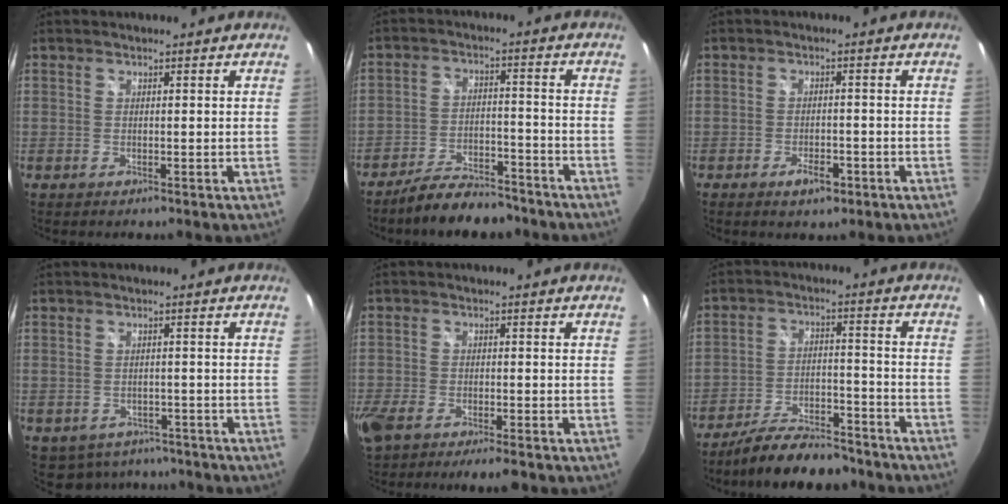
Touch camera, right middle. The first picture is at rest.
{"total": 9.8, "force": [-8.5, 2.9, 4.0], "torque": [-0.086, 0.008, -0.130]}
{"total": 3.4, "force": [-1.9, 1.4, 2.4], "torque": [-0.047, -0.002, -0.030]}
{"total": 6.2, "force": [-4.5, 3.9, 1.8], "torque": [-0.040, -0.004, -0.052]}
{"total": 9.3, "force": [-6.5, 3.2, 5.8], "torque": [-0.152, -0.033, -0.120]}
{"total": 12.3, "force": [-10.6, 3.3, 5.3], "torque": [-0.108, 0.003, -0.163]}